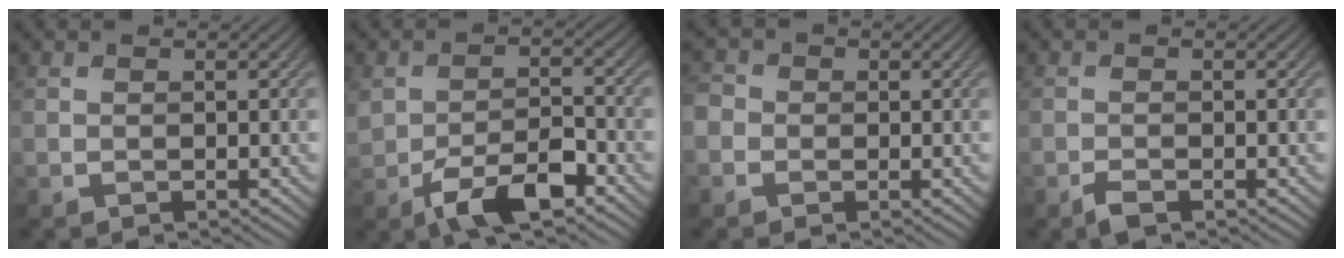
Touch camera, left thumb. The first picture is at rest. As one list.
[{"total": 6.3, "force": [-3.3, 3.1, 4.5], "torque": [-0.084, -0.004, -0.061]}, {"total": 2.8, "force": [-0.6, 2.6, 0.7], "torque": [-0.016, 0.008, -0.026]}, {"total": 1.6, "force": [-1.1, 0.4, 1.0], "torque": [-0.023, -0.001, -0.024]}]